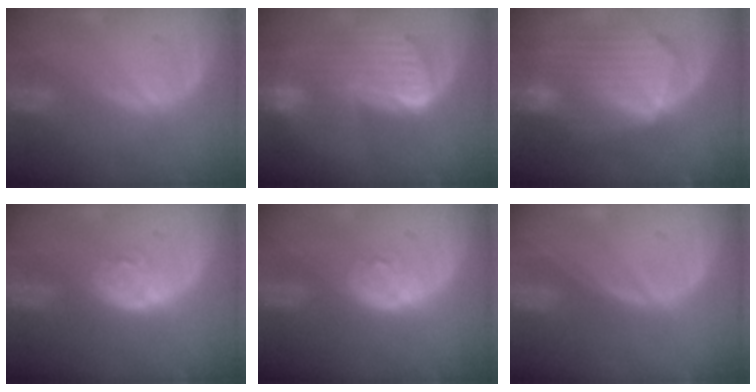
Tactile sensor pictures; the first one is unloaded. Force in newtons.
{"total": 9.9, "press": 8.5, "slide": 5.0}
{"total": 10.7, "press": 9.4, "slide": 5.2}
{"total": 4.2, "press": 3.8, "slide": 2.0}
{"total": 3.2, "press": 3.2, "slide": 0.2}
{"total": 0.0}